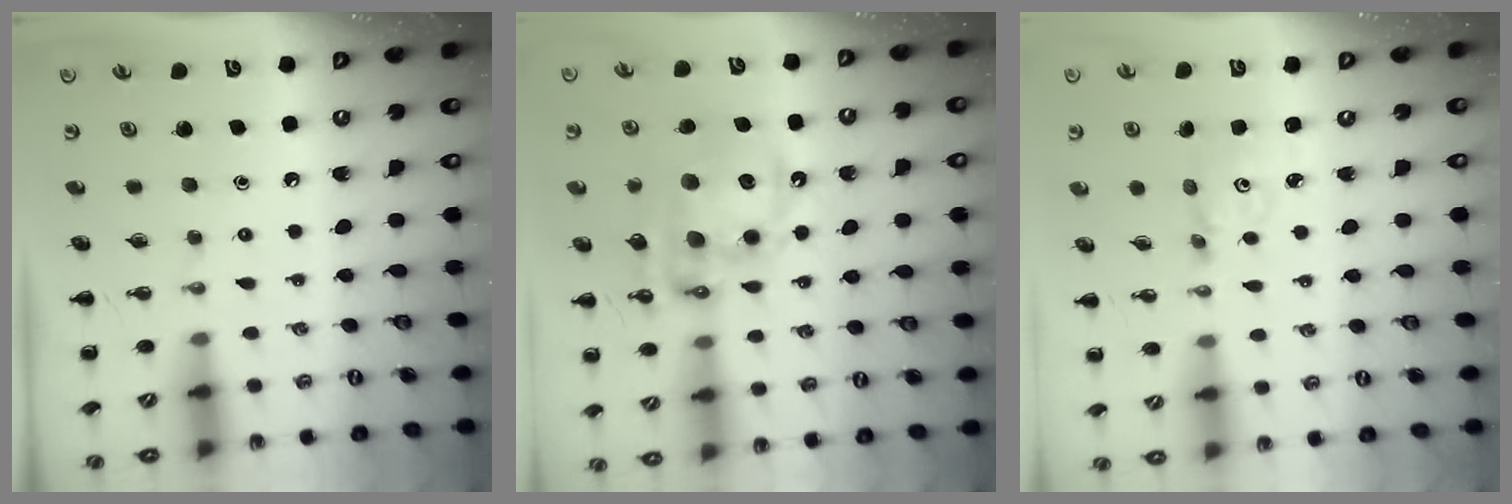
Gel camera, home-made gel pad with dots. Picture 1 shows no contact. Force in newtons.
{"total": 15.8, "press": 15.3, "slide": 3.8}
{"total": 2.5, "press": 2.4, "slide": 0.4}